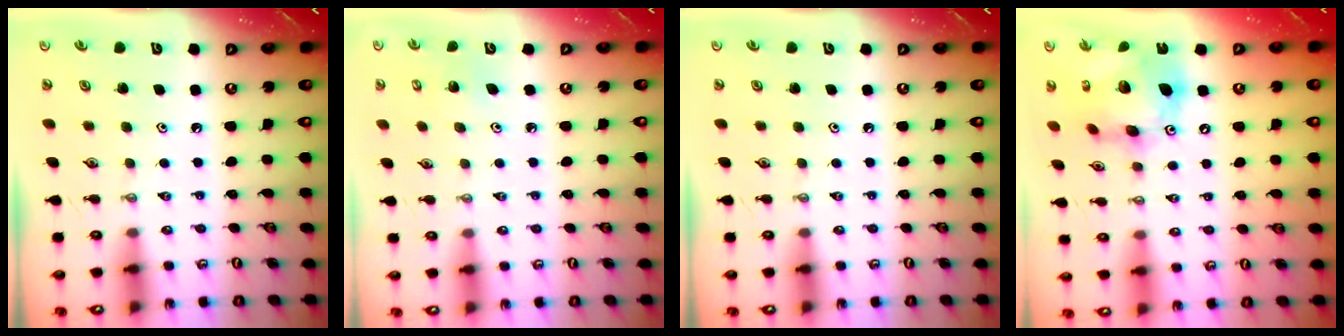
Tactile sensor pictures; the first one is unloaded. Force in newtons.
{"total": 3.5, "press": 3.5, "slide": 0.2}
{"total": 0.0}
{"total": 17.5, "press": 17.4, "slide": 1.9}